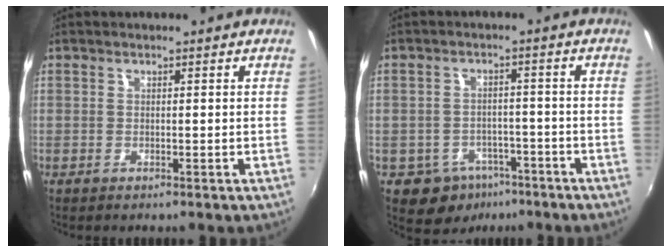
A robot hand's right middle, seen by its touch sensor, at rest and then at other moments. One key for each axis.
{"total": 7.5, "fx": -4.6, "fy": 5.6, "fz": 1.8, "tx": -0.045, "ty": 0.014, "tz": -0.054}